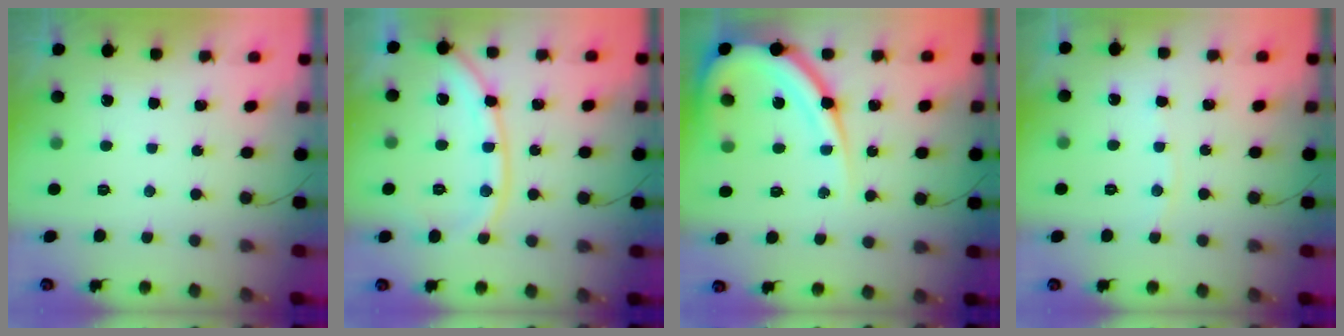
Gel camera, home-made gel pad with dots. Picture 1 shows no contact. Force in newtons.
{"total": 13.1, "press": 13.1, "slide": 1.4}
{"total": 15.5, "press": 15.4, "slide": 1.2}
{"total": 2.9, "press": 2.8, "slide": 0.4}